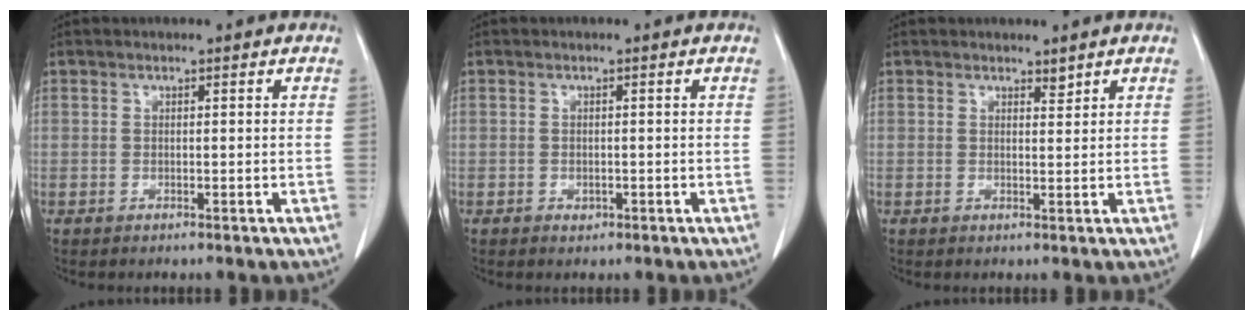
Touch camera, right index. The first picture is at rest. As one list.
[{"total": 0.9, "force": [-0.5, 0.7, 0.3], "torque": [-0.006, 0.002, -0.003]}, {"total": 1.0, "force": [0.9, 0.3, 0.3], "torque": [-0.009, -0.007, 0.015]}]